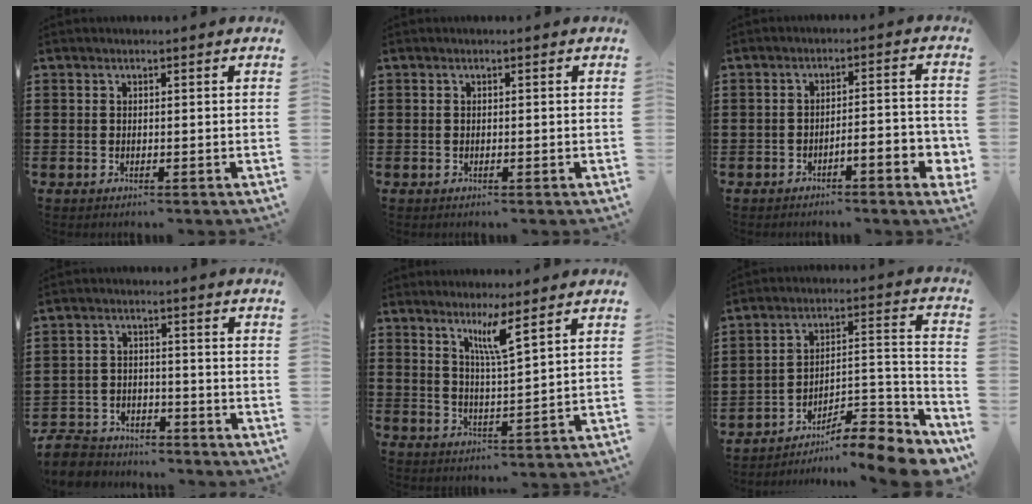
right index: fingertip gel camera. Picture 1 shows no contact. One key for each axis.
{"total": 0.0}
{"total": 4.3, "fx": -2.8, "fy": 0.5, "fz": 3.2, "tx": -0.052, "ty": -0.002, "tz": -0.051}
{"total": 4.8, "fx": -4.6, "fy": 1.2, "fz": 0.3, "tx": -0.020, "ty": 0.005, "tz": -0.098}
{"total": 4.9, "fx": 3.3, "fy": -0.1, "fz": 3.6, "tx": -0.074, "ty": -0.005, "tz": 0.055}
{"total": 8.2, "fx": -7.0, "fy": 1.7, "fz": 4.0, "tx": -0.043, "ty": 0.004, "tz": -0.139}